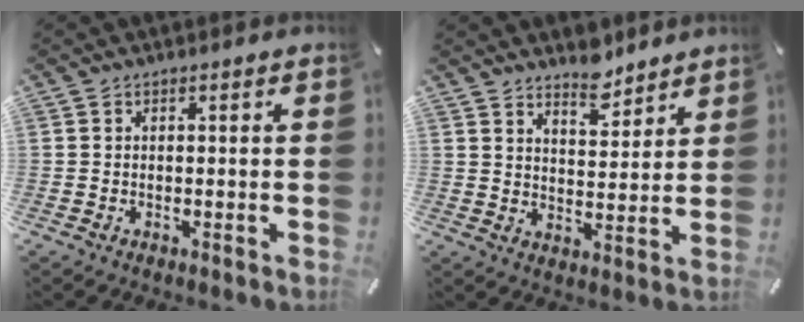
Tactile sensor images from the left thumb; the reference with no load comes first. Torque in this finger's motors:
{"motor_torque": [0.53, -0.63, 0.11, 0.27, -0.06]}